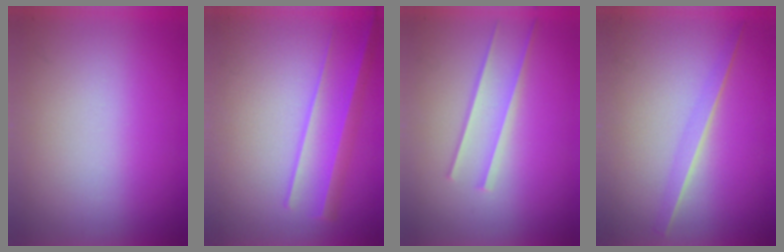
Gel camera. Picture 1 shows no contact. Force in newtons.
{"total": 2.2}
{"total": 1.5}
{"total": 1.3}